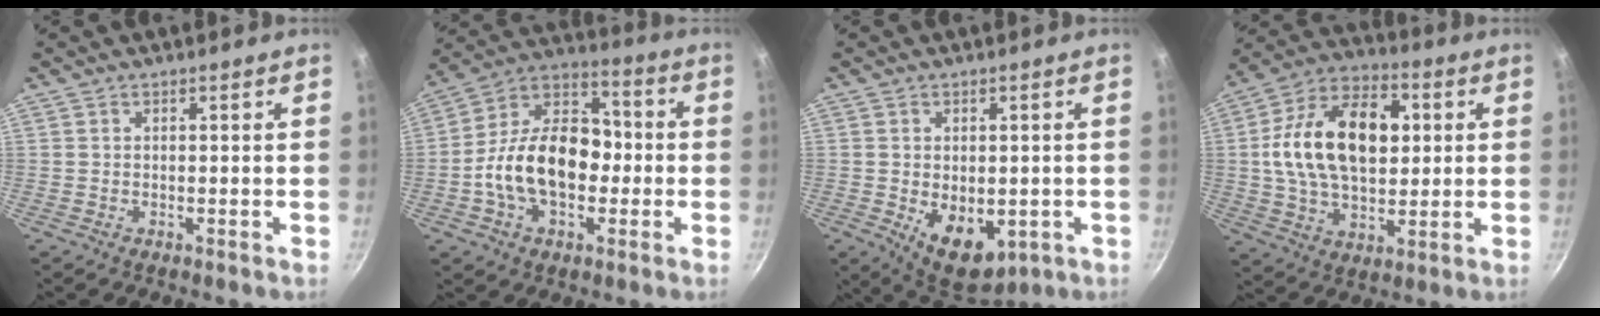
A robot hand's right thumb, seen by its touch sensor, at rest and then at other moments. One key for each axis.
{"total": 18.4, "fx": -2.7, "fy": 12.3, "fz": 13.5, "tx": -0.195, "ty": 0.047, "tz": -0.063}
{"total": 10.6, "fx": -2.2, "fy": 6.8, "fz": 7.9, "tx": -0.088, "ty": -0.012, "tz": -0.013}
{"total": 21.2, "fx": 3.0, "fy": 13.6, "fz": 16.0, "tx": -0.251, "ty": 0.016, "tz": 0.041}